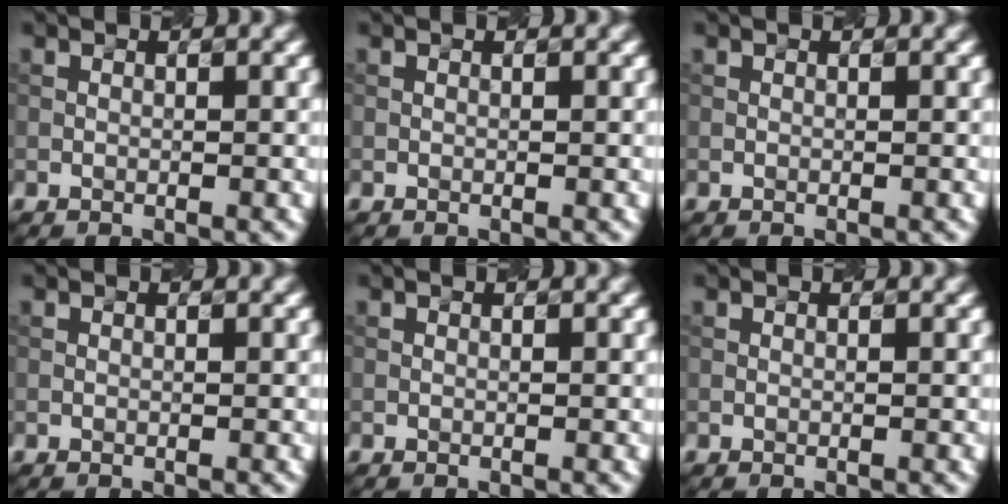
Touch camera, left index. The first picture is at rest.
{"total": 0.0}
{"total": 0.0}
{"total": 0.0}
{"total": 0.0}
{"total": 0.0}